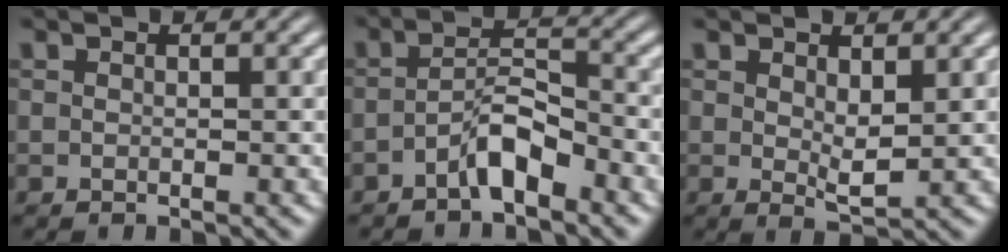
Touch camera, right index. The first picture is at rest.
{"total": 3.2, "force": [-2.4, 0.3, 2.0], "torque": [-0.015, -0.004, -0.039]}
{"total": 1.7, "force": [0.9, -0.6, 1.4], "torque": [-0.014, -0.017, 0.025]}